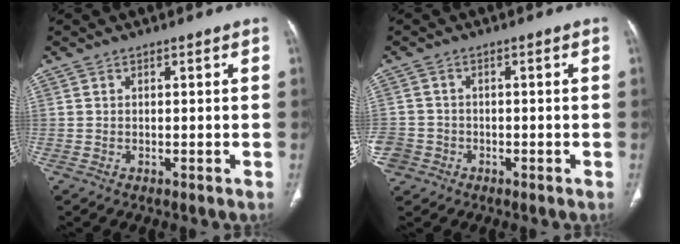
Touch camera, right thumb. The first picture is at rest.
{"total": 6.2, "force": [-2.6, 5.4, 1.5], "torque": [-0.045, 0.020, -0.043]}